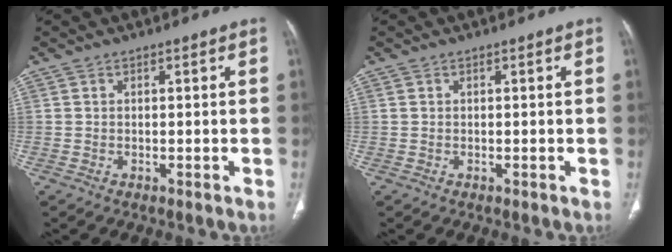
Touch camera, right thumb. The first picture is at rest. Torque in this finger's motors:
{"motor_torque": [0.22, 0.03, -0.22, 0.11, 0.01]}